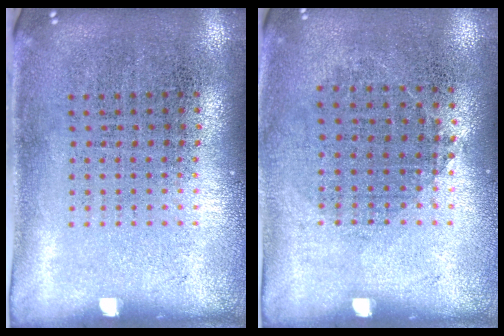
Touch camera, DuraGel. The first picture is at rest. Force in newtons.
{"total": 0.8, "press": 0.7, "slide": 0.4}